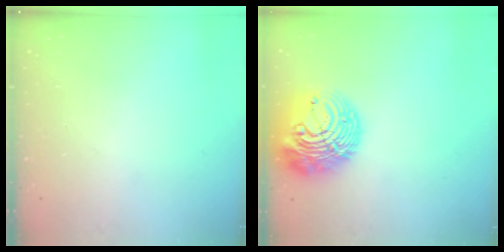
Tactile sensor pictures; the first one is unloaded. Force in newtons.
{"total": 16.6, "press": 16.5, "slide": 2.4}